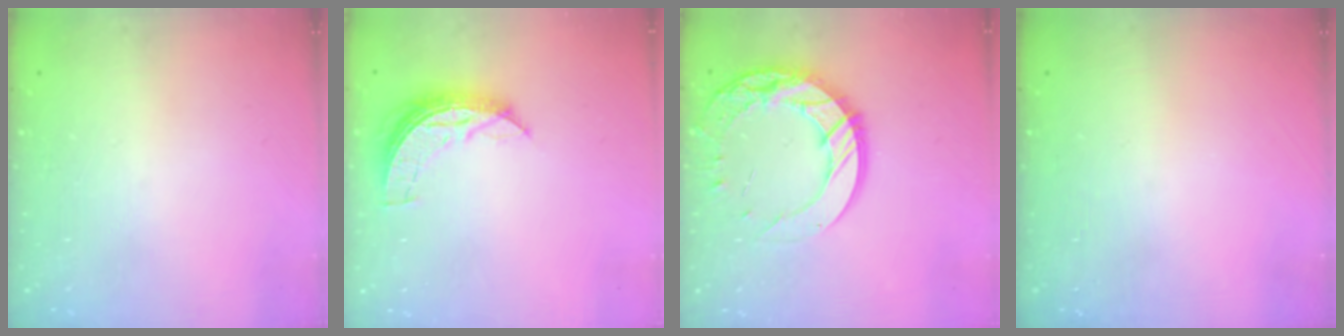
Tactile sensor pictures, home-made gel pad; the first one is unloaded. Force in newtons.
{"total": 6.9, "press": 6.9, "slide": 0.3}
{"total": 16.6, "press": 16.5, "slide": 1.2}
{"total": 0.0}